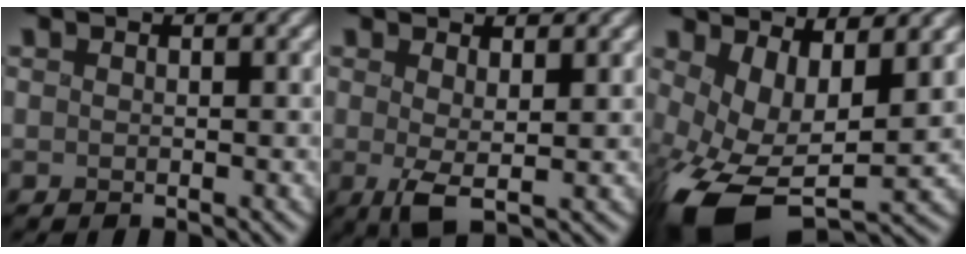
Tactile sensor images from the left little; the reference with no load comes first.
{"total": 2.7, "force": [0.3, 0.8, 2.5], "torque": [-0.046, -0.005, 0.003]}
{"total": 11.1, "force": [-1.3, 6.5, 8.9], "torque": [-0.176, -0.044, -0.007]}